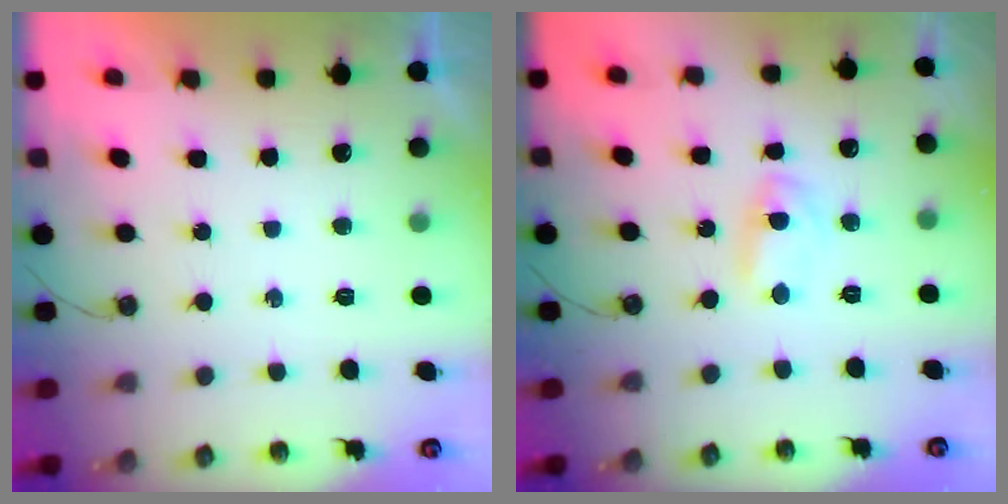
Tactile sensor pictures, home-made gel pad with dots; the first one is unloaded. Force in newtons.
{"total": 2.7, "press": 2.7, "slide": 0.2}